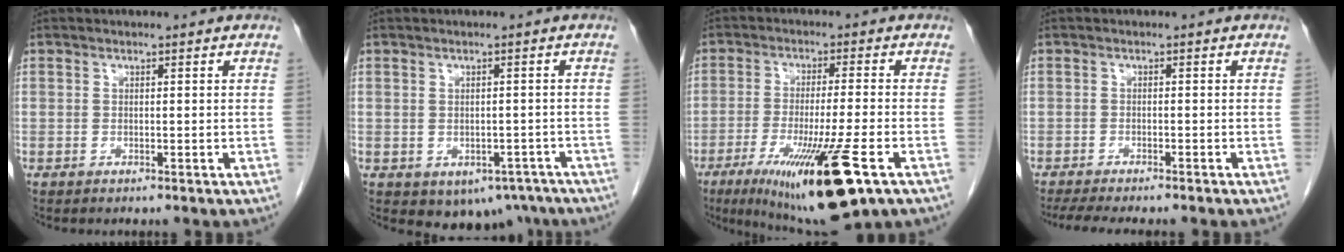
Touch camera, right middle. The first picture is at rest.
{"total": 6.4, "force": [-3.8, 4.4, 2.7], "torque": [-0.022, 0.006, -0.043]}
{"total": 15.8, "force": [-7.7, 1.0, 13.7], "torque": [-0.216, -0.045, -0.119]}
{"total": 7.5, "force": [-6.3, 0.6, 4.0], "torque": [-0.056, -0.014, -0.093]}